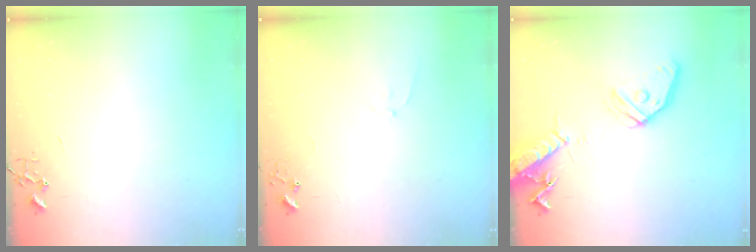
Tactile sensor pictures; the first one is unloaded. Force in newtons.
{"total": 5.5, "press": 5.5, "slide": 0.6}
{"total": 16.6, "press": 16.2, "slide": 3.2}